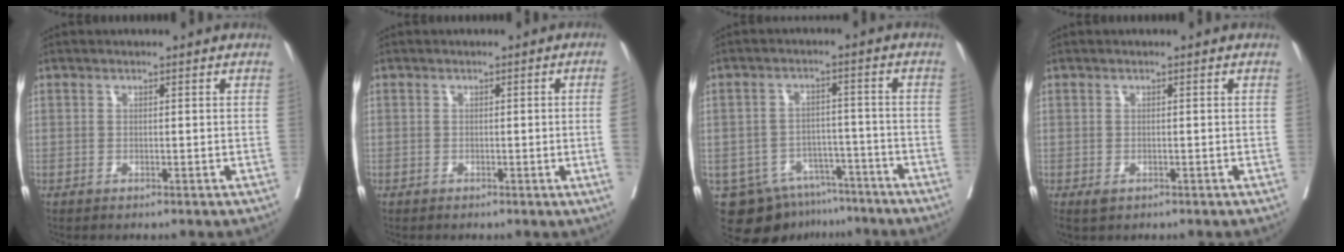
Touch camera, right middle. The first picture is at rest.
{"total": 2.5, "force": [-0.3, -1.0, 2.3], "torque": [-0.028, -0.004, -0.003]}
{"total": 10.0, "force": [-7.7, 5.9, 2.1], "torque": [-0.027, 0.023, -0.106]}
{"total": 1.4, "force": [-0.6, 1.0, 0.9], "torque": [-0.017, -0.003, -0.002]}